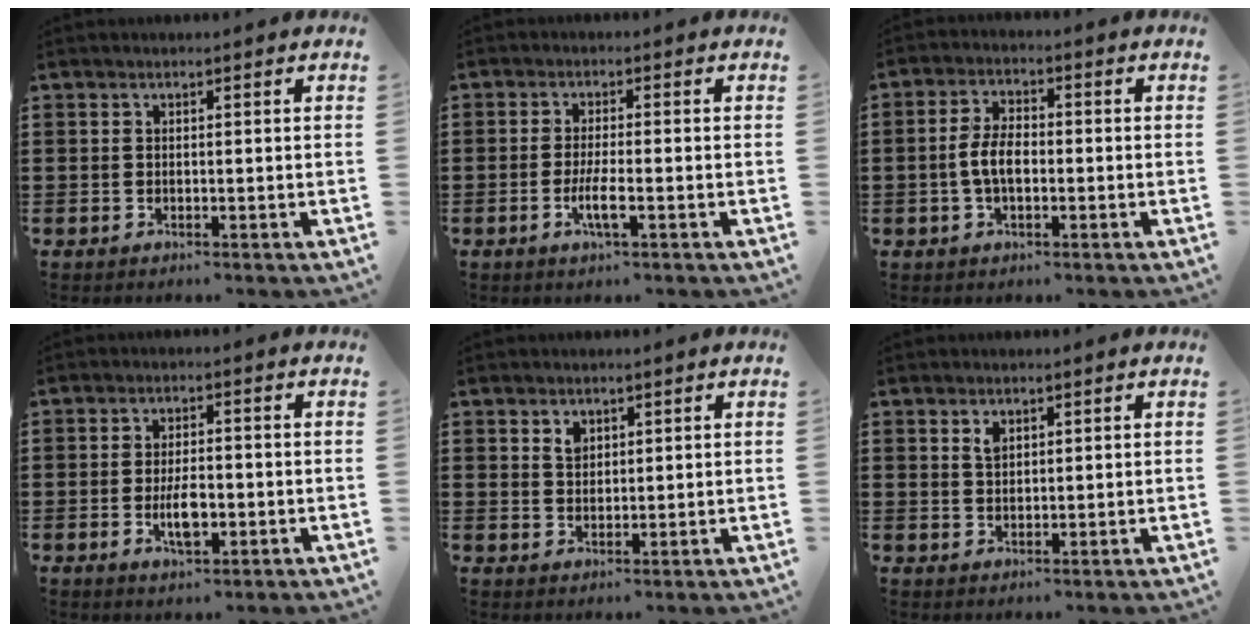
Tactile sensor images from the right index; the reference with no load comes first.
{"total": 3.9, "force": [-1.5, 0.5, 3.6], "torque": [-0.067, -0.005, -0.028]}
{"total": 5.2, "force": [-0.9, 2.6, 4.4], "torque": [-0.107, -0.002, -0.025]}
{"total": 4.8, "force": [-1.2, 1.8, 4.3], "torque": [-0.088, 0.001, -0.022]}
{"total": 2.1, "force": [1.3, 1.4, 0.9], "torque": [-0.022, 0.004, 0.026]}
{"total": 1.9, "force": [1.2, 1.1, 1.1], "torque": [-0.018, 0.000, 0.020]}